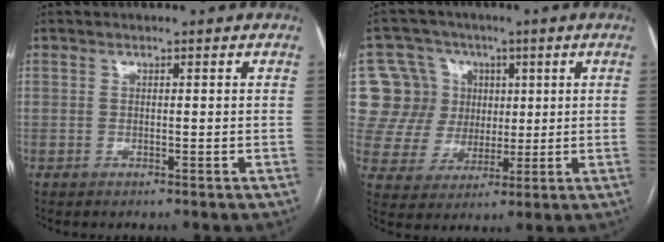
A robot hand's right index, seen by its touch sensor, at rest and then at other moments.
{"total": 13.5, "force": [3.8, 12.8, 2.5], "torque": [-0.064, 0.059, 0.081]}